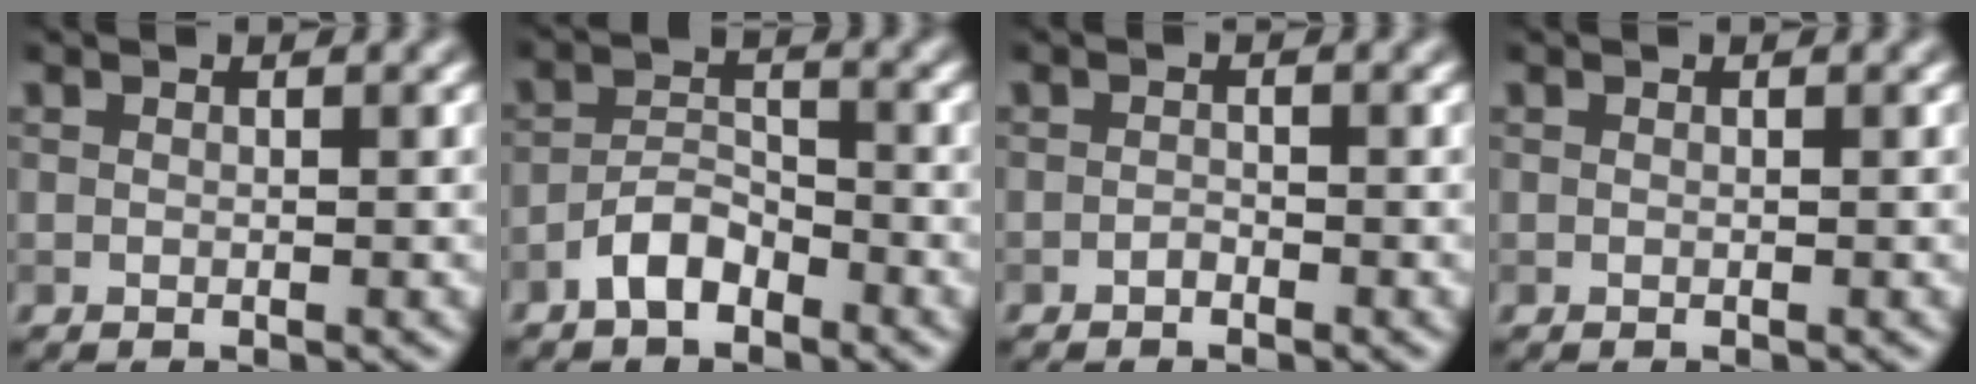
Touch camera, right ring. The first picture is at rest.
{"total": 3.1, "force": [-2.2, 1.4, 1.7], "torque": [-0.030, 0.012, -0.048]}
{"total": 0.6, "force": [-0.5, 0.2, 0.3], "torque": [-0.005, 0.000, -0.010]}
{"total": 0.0}